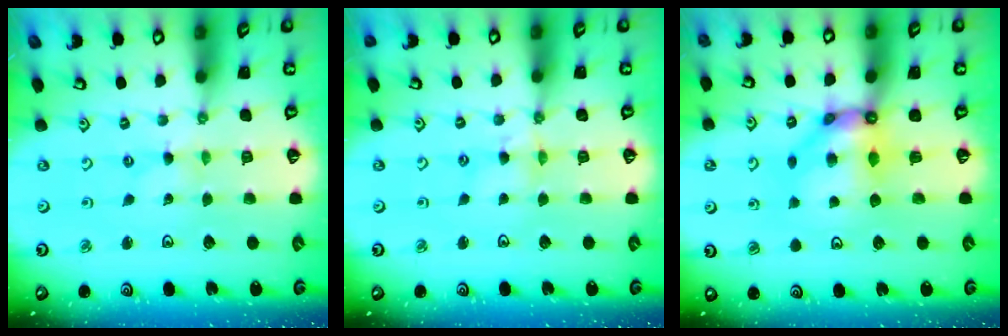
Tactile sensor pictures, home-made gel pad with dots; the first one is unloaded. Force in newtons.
{"total": 2.9, "press": 2.9, "slide": 0.4}
{"total": 10.4, "press": 10.2, "slide": 1.6}